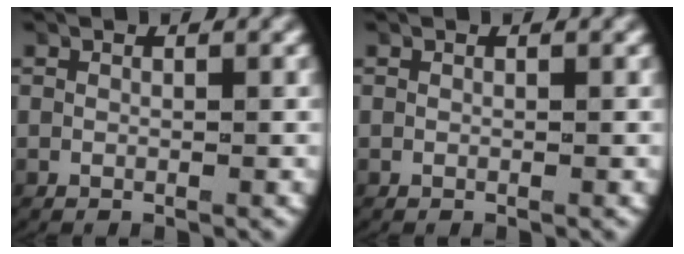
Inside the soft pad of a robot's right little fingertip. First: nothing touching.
{"total": 0.0}